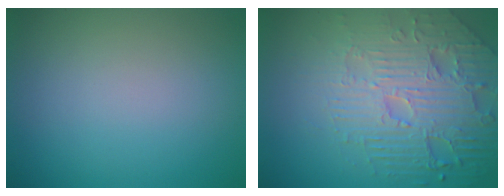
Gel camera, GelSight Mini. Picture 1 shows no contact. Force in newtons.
{"total": 7.8, "press": 5.8, "slide": 5.3}